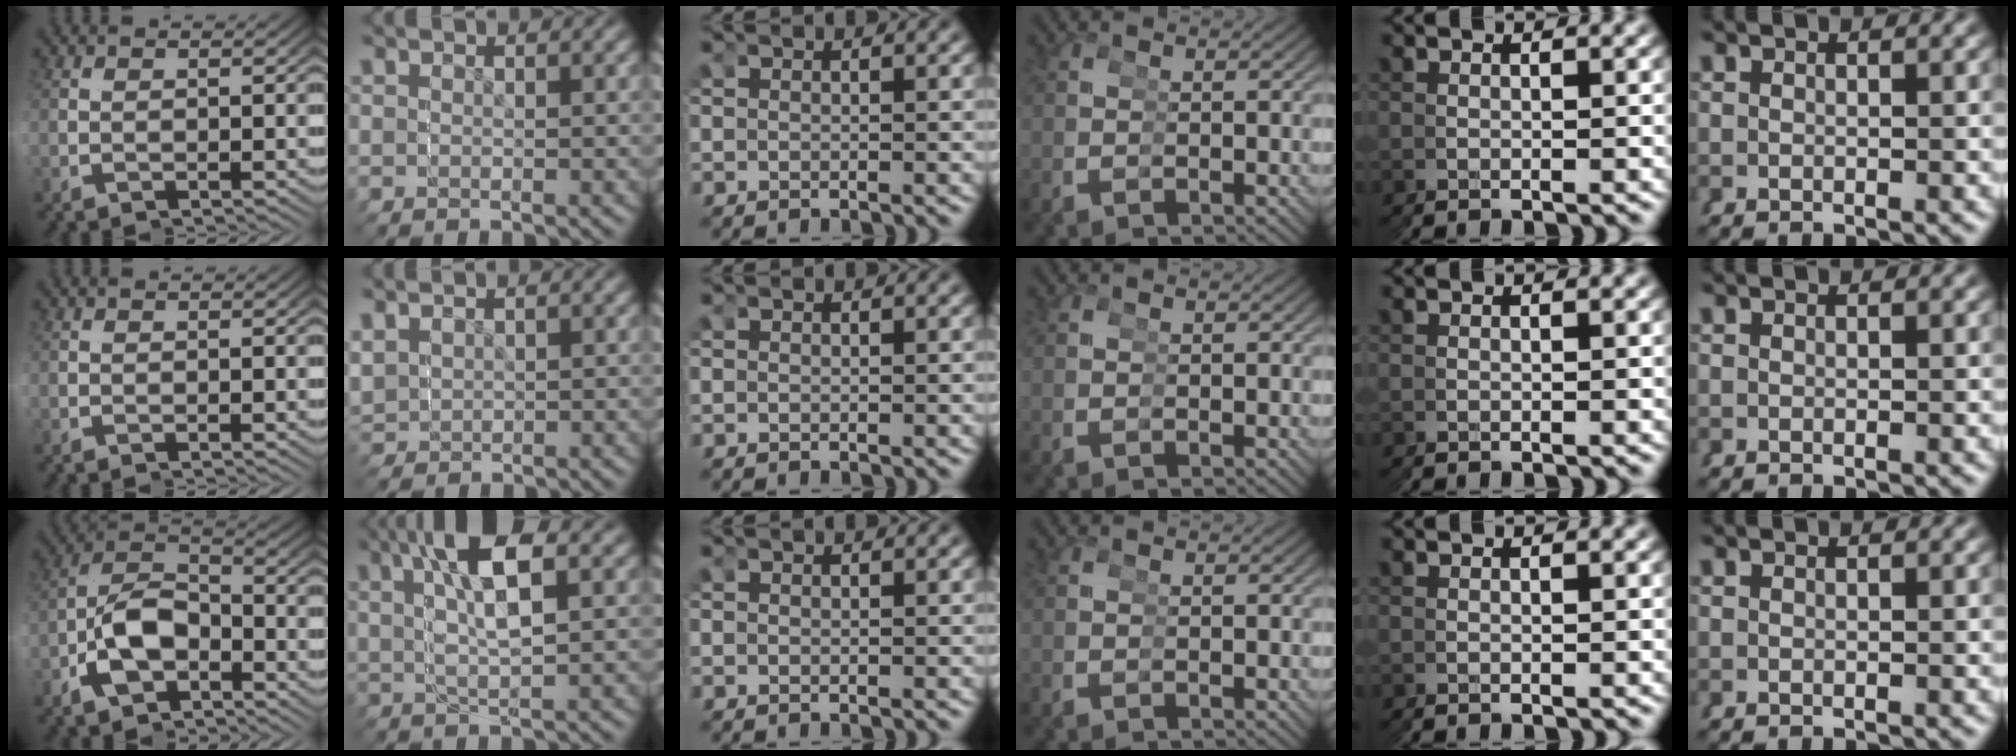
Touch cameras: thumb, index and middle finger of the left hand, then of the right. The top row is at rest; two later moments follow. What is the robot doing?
{"motion": "grasp_and_lifting", "object": "markers"}